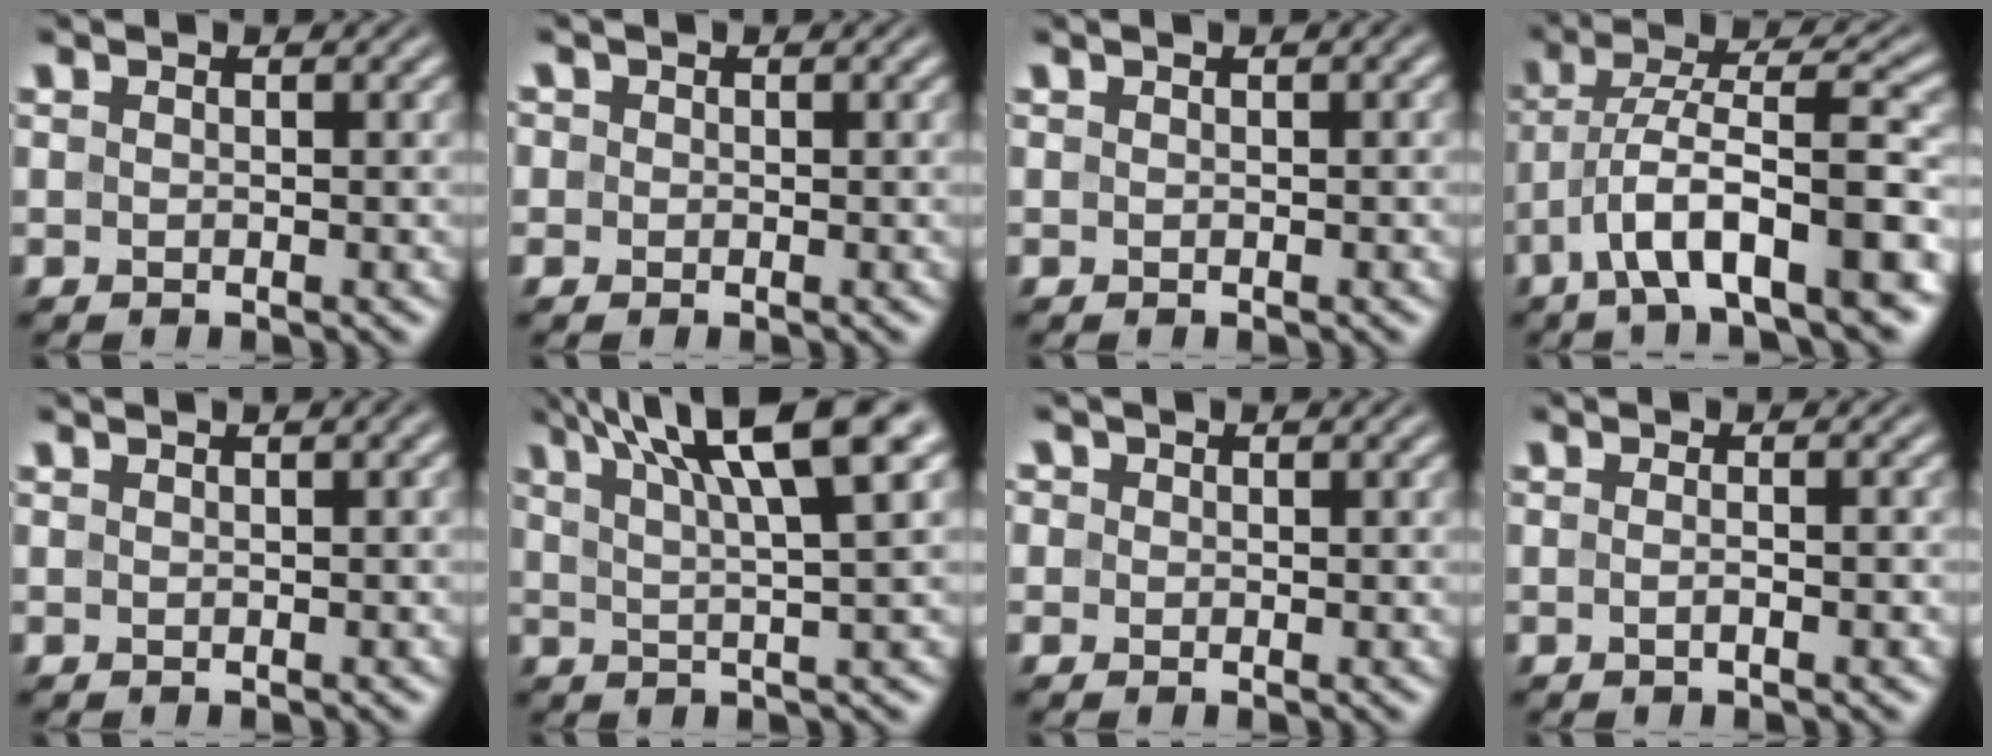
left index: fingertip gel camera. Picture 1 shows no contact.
{"total": 1.5, "force": [0.4, 1.4, 0.4], "torque": [-0.006, 0.008, -0.006]}
{"total": 0.9, "force": [0.5, 0.1, 0.8], "torque": [-0.013, 0.009, 0.006]}
{"total": 10.7, "force": [-5.1, 2.7, 9.0], "torque": [-0.147, 0.017, -0.085]}
{"total": 1.7, "force": [0.9, 0.5, 1.4], "torque": [-0.016, 0.007, 0.008]}
{"total": 10.6, "force": [6.0, 2.1, 8.5], "torque": [-0.106, 0.030, 0.086]}
{"total": 1.6, "force": [0.6, 1.4, 0.5], "torque": [-0.008, 0.012, -0.008]}
{"total": 2.1, "force": [-0.1, 1.0, 1.9], "torque": [-0.001, -0.005, -0.016]}